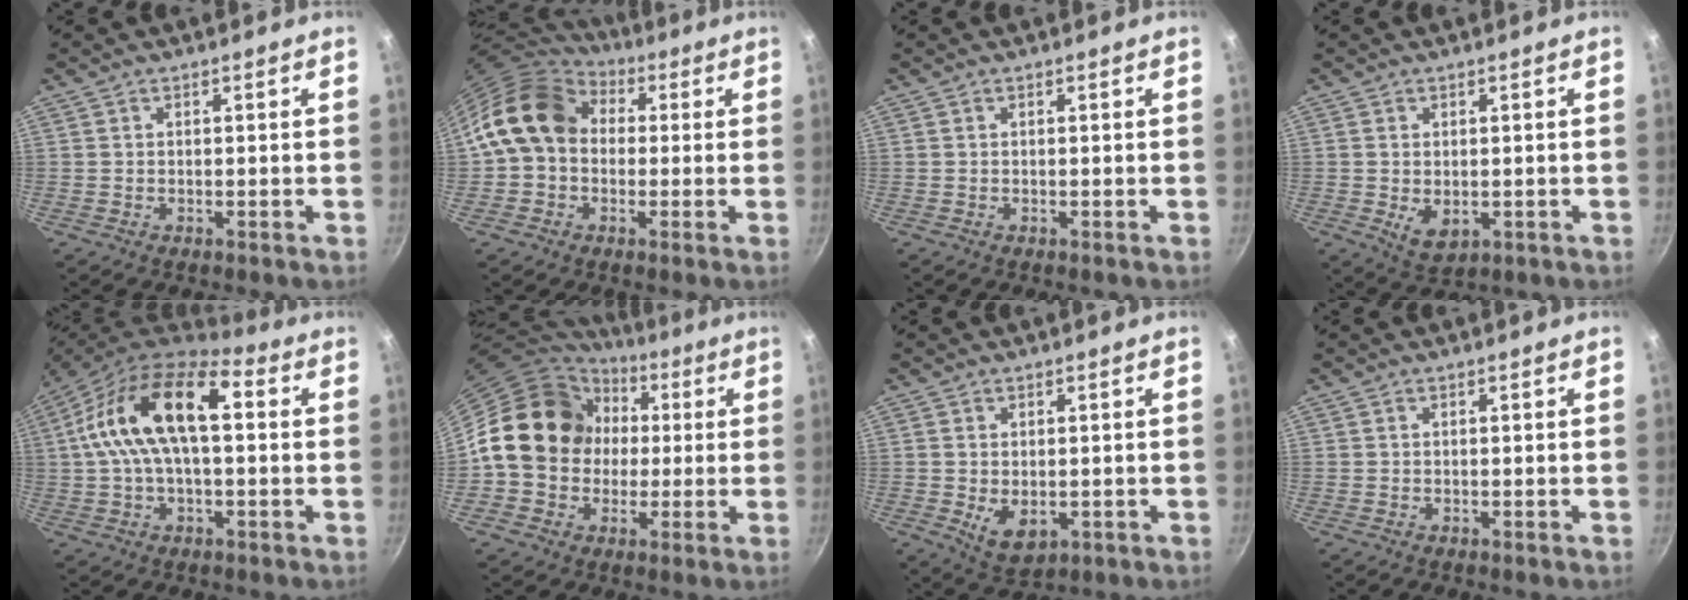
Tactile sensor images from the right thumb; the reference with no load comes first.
{"total": 14.0, "force": [2.0, 11.1, 8.3], "torque": [-0.120, 0.027, 0.020]}
{"total": 0.0}
{"total": 4.7, "force": [-0.4, 3.1, 3.5], "torque": [-0.056, -0.014, 0.000]}
{"total": 18.2, "force": [2.8, 9.2, 15.4], "torque": [-0.266, 0.032, 0.030]}
{"total": 17.7, "force": [1.5, 15.2, 8.9], "torque": [-0.119, 0.030, 0.018]}
{"total": 5.9, "force": [-0.7, 3.9, 4.5], "torque": [-0.068, -0.015, -0.001]}
{"total": 0.0}